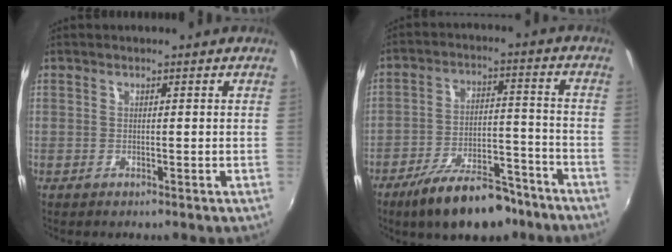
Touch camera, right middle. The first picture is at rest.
{"total": 15.7, "force": [-11.8, 5.6, 8.6], "torque": [-0.157, 0.002, -0.176]}